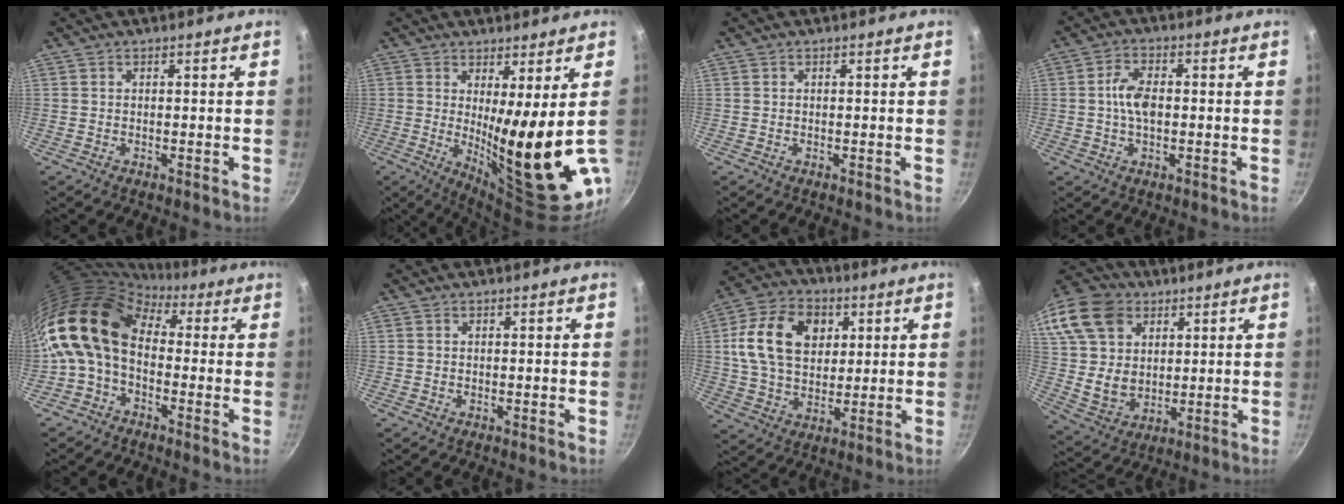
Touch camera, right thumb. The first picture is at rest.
{"total": 17.0, "force": [0.6, 2.5, 16.8], "torque": [-0.236, -0.046, 0.028]}
{"total": 0.0}
{"total": 5.7, "force": [-0.1, 3.1, 4.7], "torque": [-0.085, 0.015, -0.007]}
{"total": 15.0, "force": [0.2, 10.5, 10.7], "torque": [-0.197, 0.034, -0.021]}
{"total": 0.0}
{"total": 16.3, "force": [4.2, 11.7, 10.6], "torque": [-0.169, 0.002, 0.066]}
{"total": 24.0, "force": [10.5, 17.7, 12.3], "torque": [-0.268, 0.011, 0.206]}